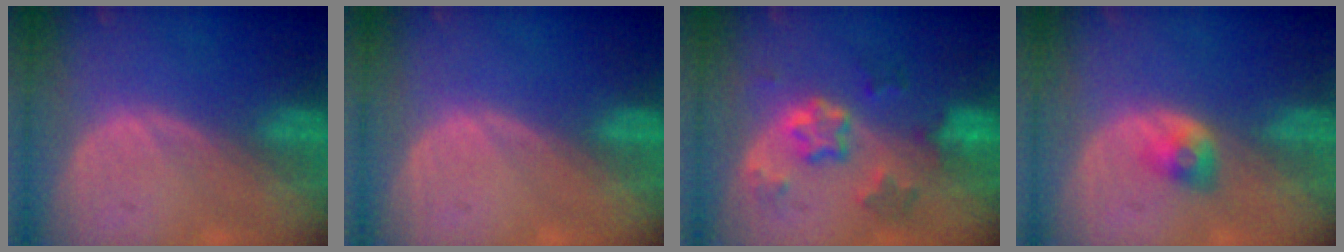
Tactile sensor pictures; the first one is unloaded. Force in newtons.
{"total": 0.0}
{"total": 7.1, "press": 6.3, "slide": 3.4}
{"total": 2.7, "press": 2.4, "slide": 1.2}